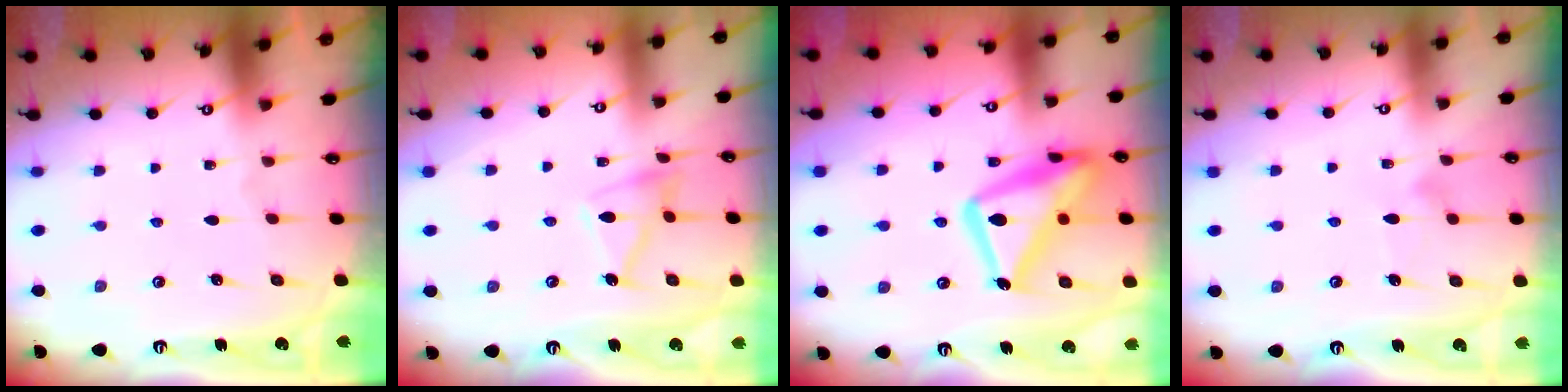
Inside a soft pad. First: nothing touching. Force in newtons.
{"total": 11.5, "press": 11.5, "slide": 0.9}
{"total": 19.9, "press": 19.9, "slide": 1.4}
{"total": 8.8, "press": 8.8, "slide": 0.4}